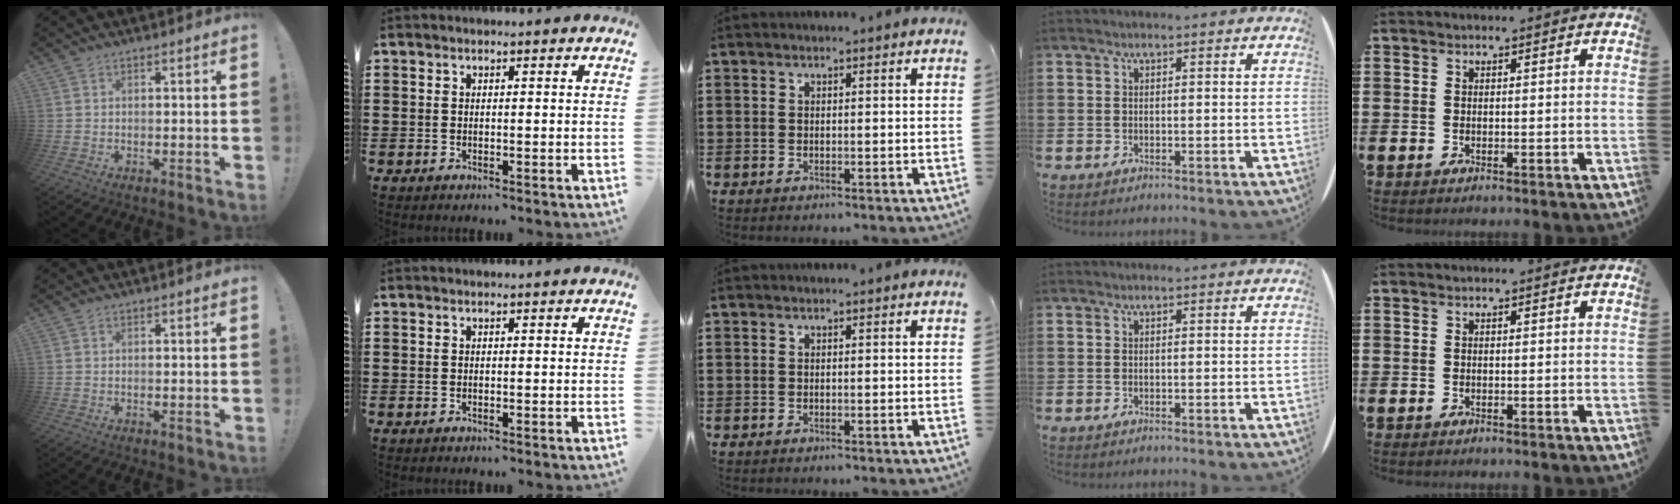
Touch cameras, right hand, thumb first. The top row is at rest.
{}